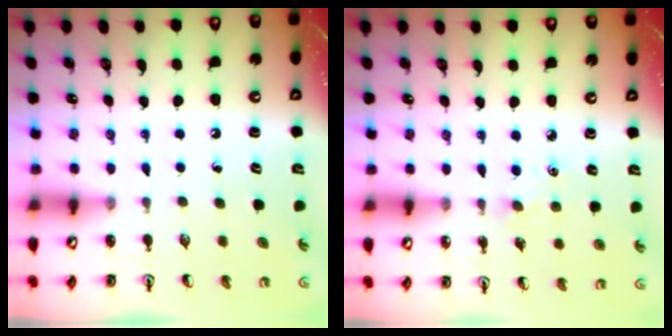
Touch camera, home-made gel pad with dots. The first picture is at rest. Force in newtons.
{"total": 1.9, "press": 1.9, "slide": 0.3}